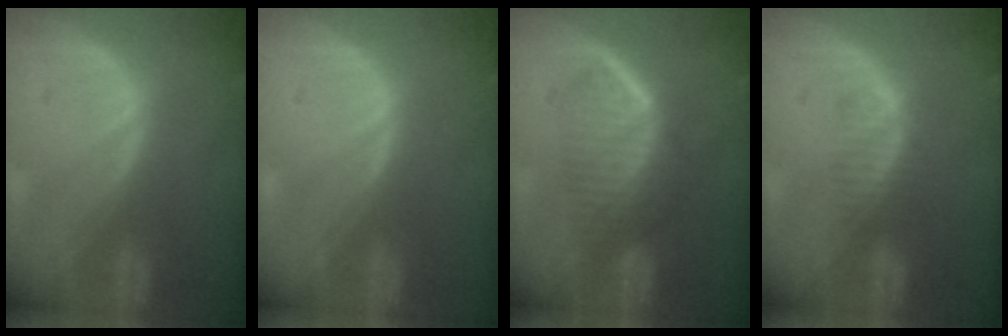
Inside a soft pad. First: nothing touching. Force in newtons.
{"total": 0.5, "press": 0.1, "slide": 0.5}
{"total": 6.9, "press": 6.0, "slide": 3.4}
{"total": 2.2, "press": 2.0, "slide": 0.9}